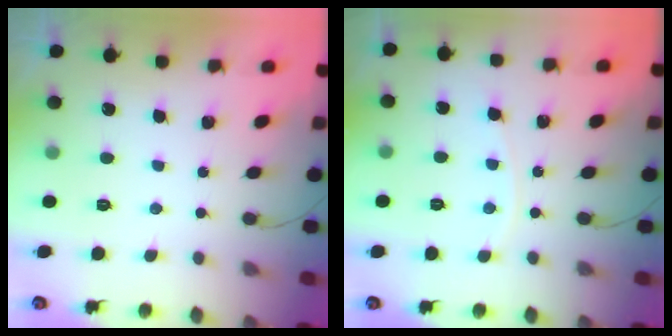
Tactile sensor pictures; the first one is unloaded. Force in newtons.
{"total": 3.7, "press": 3.6, "slide": 0.4}